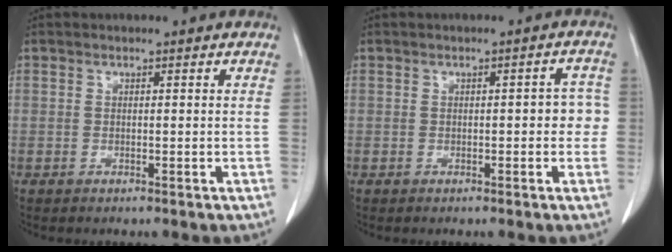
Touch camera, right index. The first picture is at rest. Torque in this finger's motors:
{"motor_torque": [0.43, -0.11, 0.23, 0.03]}